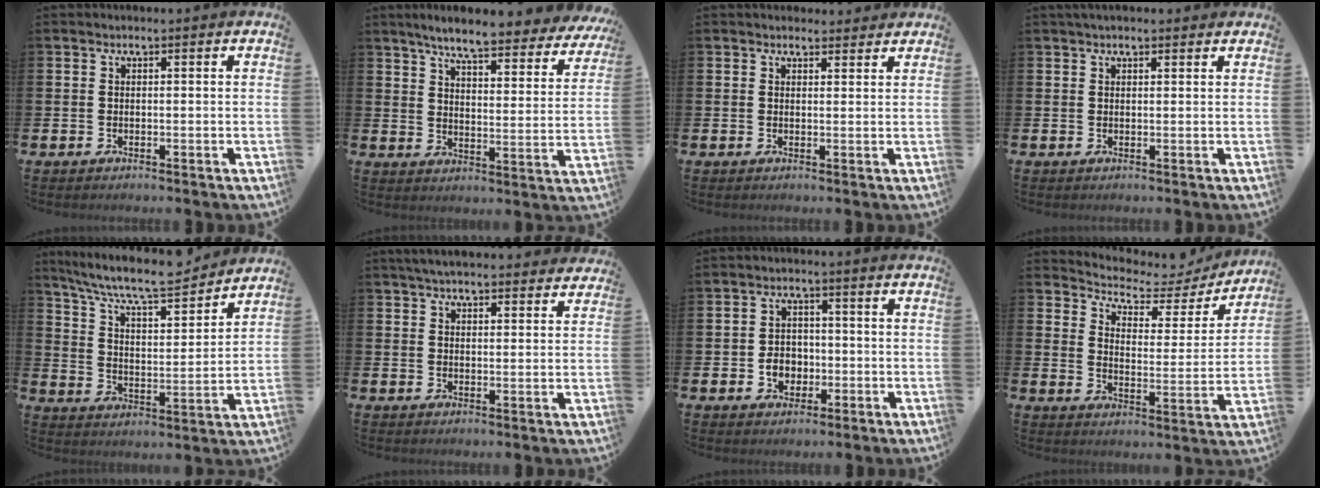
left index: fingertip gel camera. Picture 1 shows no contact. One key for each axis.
{"total": 7.0, "fx": 6.3, "fy": 0.7, "fz": 2.9, "tx": -0.070, "ty": -0.048, "tz": 0.101}
{"total": 2.0, "fx": 1.9, "fy": 0.7, "fz": -0.1, "tx": 0.023, "ty": -0.011, "tz": 0.030}
{"total": 1.9, "fx": 1.7, "fy": 0.5, "fz": 0.5, "tx": -0.002, "ty": -0.001, "tz": 0.028}
{"total": 9.2, "fx": 8.4, "fy": 1.5, "fz": 3.4, "tx": -0.090, "ty": -0.060, "tz": 0.143}
{"total": 4.5, "fx": 4.4, "fy": 0.7, "fz": 1.0, "tx": -0.026, "ty": -0.015, "tz": 0.080}
{"total": 3.7, "fx": -1.0, "fy": 3.0, "fz": 1.9, "tx": -0.022, "ty": -0.002, "tz": -0.026}
{"total": 4.4, "fx": 4.0, "fy": 1.8, "fz": 0.7, "tx": -0.040, "ty": -0.036, "tz": 0.059}